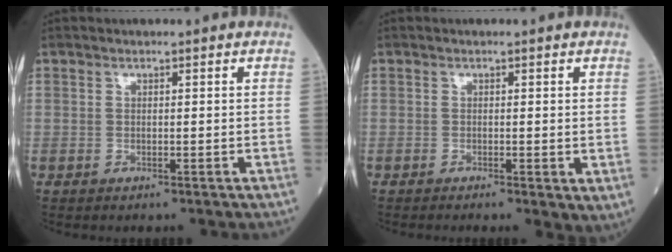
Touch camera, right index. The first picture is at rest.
{"total": 2.3, "force": [-0.5, 0.7, 2.2], "torque": [-0.029, -0.008, -0.009]}